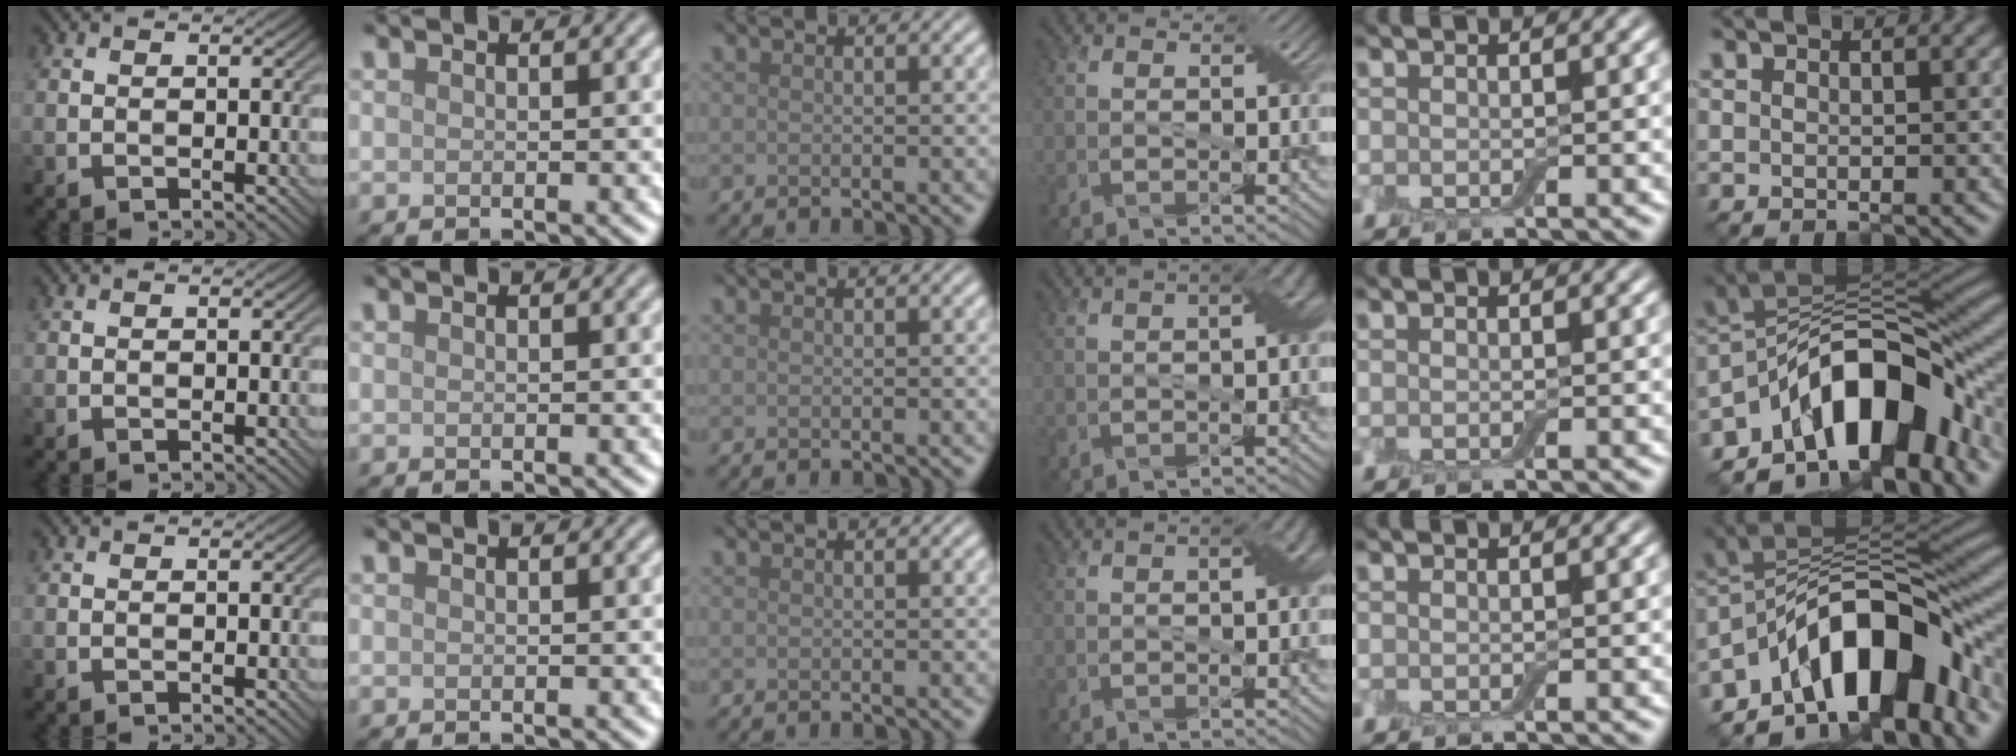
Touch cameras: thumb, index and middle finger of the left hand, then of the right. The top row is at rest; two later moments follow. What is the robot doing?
{"motion": "pour", "object": "bottle"}